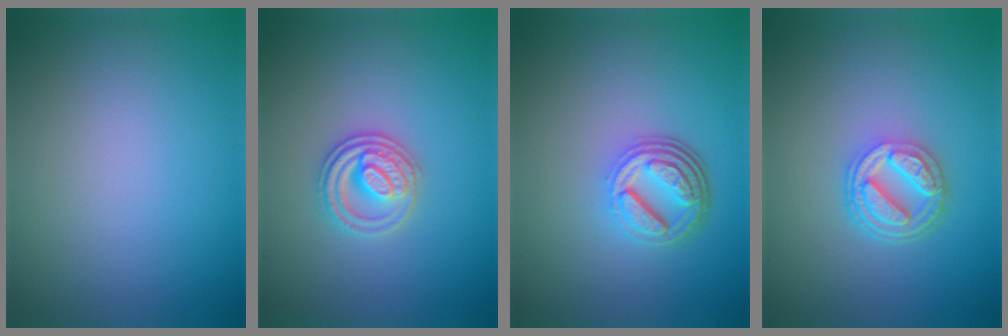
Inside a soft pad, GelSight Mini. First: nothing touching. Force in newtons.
{"total": 3.0, "press": 2.8, "slide": 0.9}
{"total": 4.7, "press": 3.4, "slide": 3.2}
{"total": 4.5, "press": 3.3, "slide": 3.0}